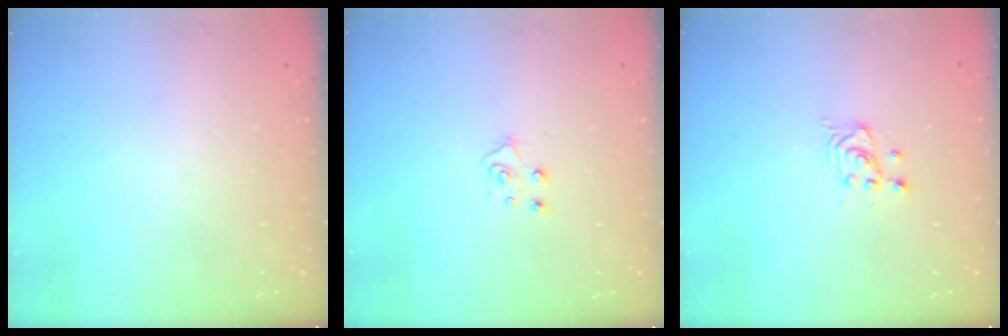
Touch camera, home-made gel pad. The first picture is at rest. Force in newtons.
{"total": 5.1, "press": 5.1, "slide": 0.5}
{"total": 2.7, "press": 2.7, "slide": 0.3}